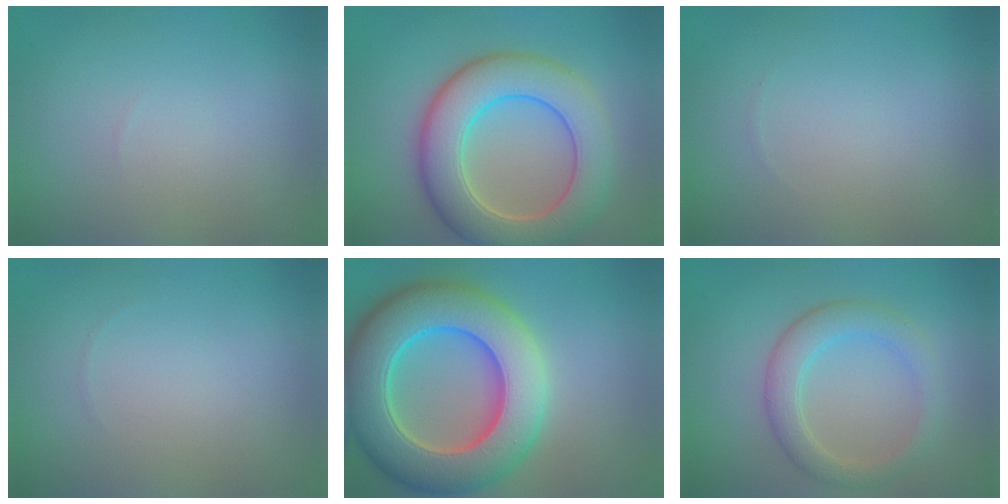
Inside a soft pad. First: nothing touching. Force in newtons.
{"total": 9.0, "press": 9.0, "slide": 0.6}
{"total": 0.0}
{"total": 0.0}
{"total": 12.2, "press": 12.1, "slide": 0.9}
{"total": 3.7, "press": 3.7, "slide": 0.5}